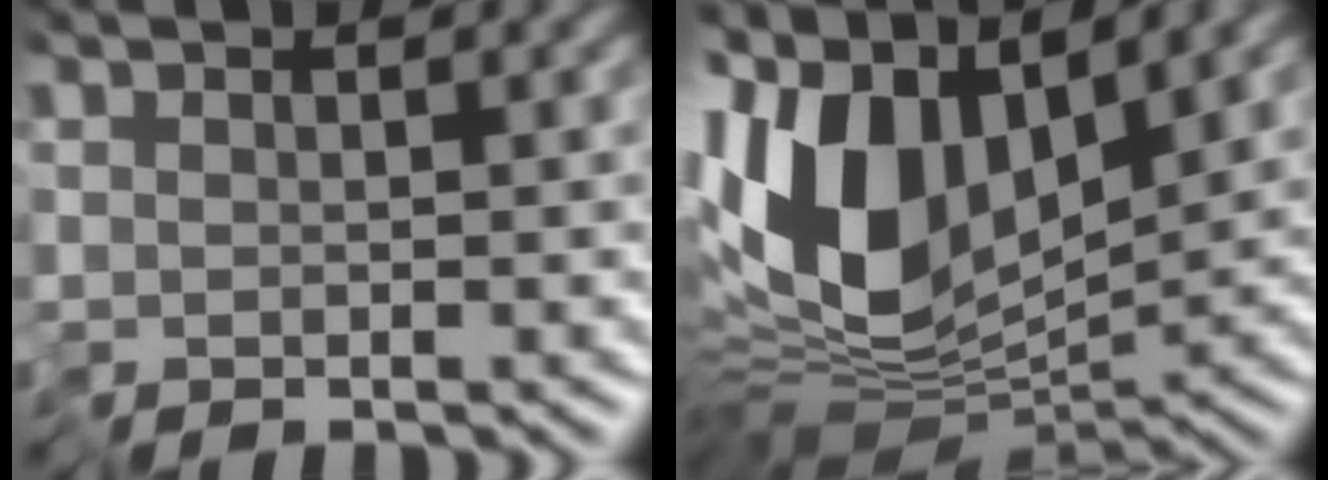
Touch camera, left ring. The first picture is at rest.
{"total": 11.0, "force": [2.3, 6.0, 9.0], "torque": [-0.189, -0.001, 0.029]}